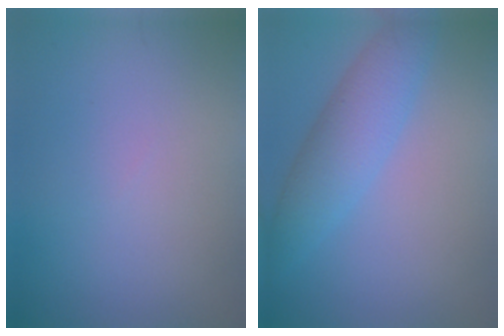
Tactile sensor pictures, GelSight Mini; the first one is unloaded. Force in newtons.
{"total": 4.3, "press": 4.3, "slide": 0.1}